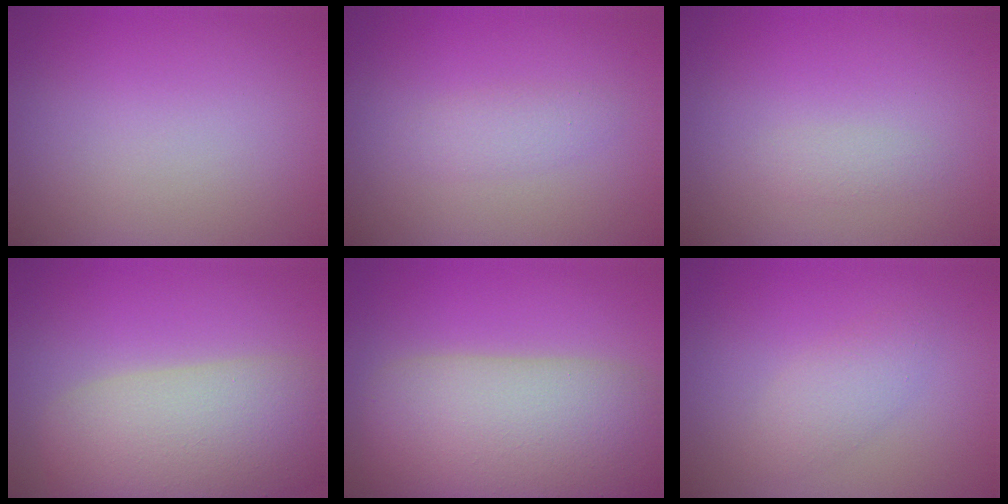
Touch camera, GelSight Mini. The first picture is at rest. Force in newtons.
{"total": 1.4, "press": 1.4, "slide": 0.0}
{"total": 1.0, "press": 1.0, "slide": 0.0}
{"total": 9.7, "press": 9.7, "slide": 0.6}
{"total": 12.2, "press": 12.1, "slide": 0.7}
{"total": 2.0, "press": 2.0, "slide": 0.0}